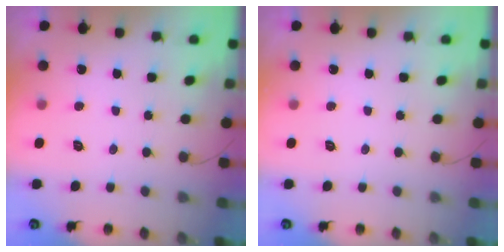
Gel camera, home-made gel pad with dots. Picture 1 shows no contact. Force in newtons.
{"total": 0.0}